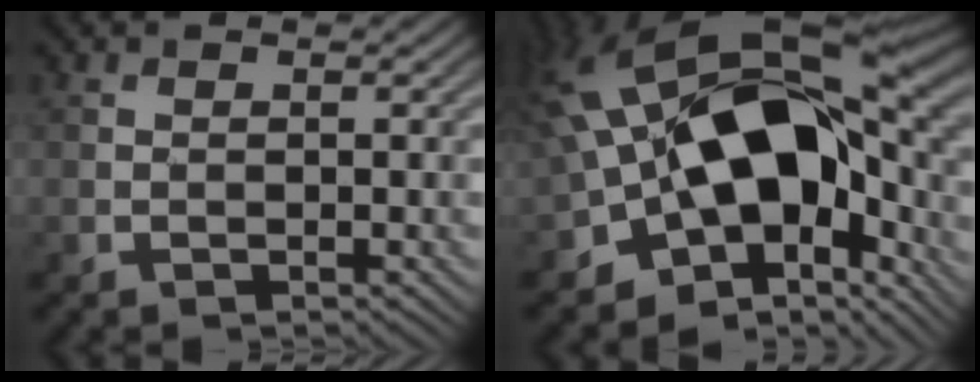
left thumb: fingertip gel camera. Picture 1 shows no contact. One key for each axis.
{"total": 19.5, "fx": 0.2, "fy": 12.7, "fz": 14.7, "tx": -0.251, "ty": -0.011, "tz": 0.016}